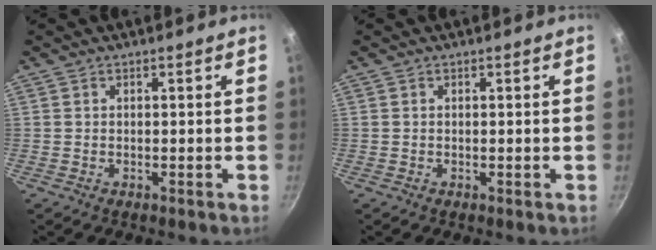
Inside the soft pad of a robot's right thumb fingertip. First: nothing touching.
{"total": 0.0}